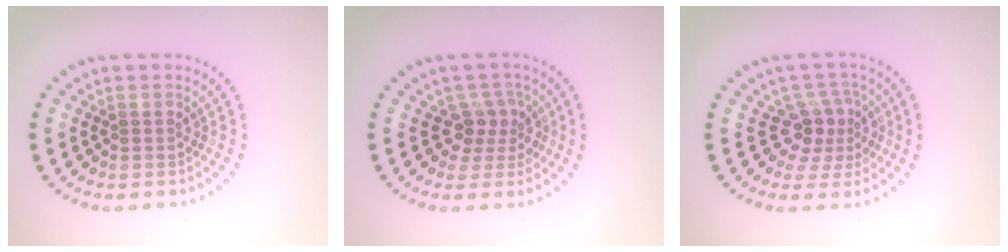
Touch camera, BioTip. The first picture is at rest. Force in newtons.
{"total": 2.7, "press": 2.1, "slide": 1.8}
{"total": 3.0, "press": 2.3, "slide": 1.9}